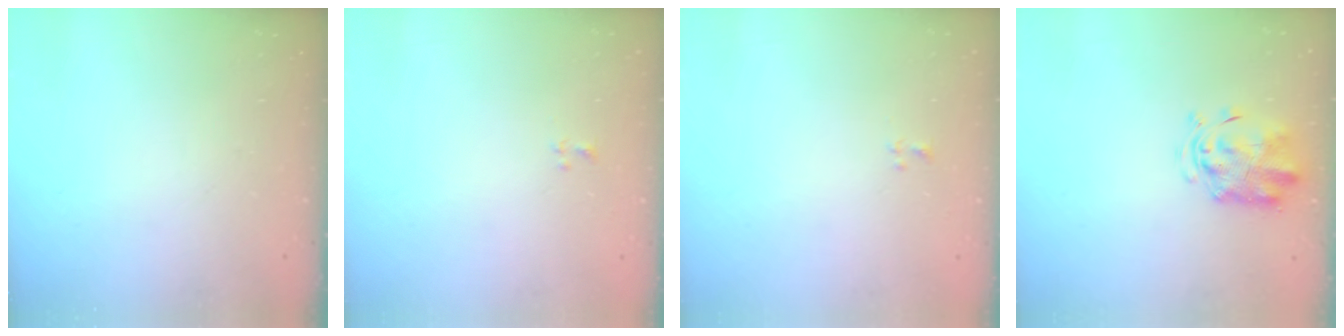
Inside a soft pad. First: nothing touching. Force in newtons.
{"total": 1.1, "press": 0.9, "slide": 0.6}
{"total": 1.1, "press": 0.9, "slide": 0.6}
{"total": 2.9, "press": 2.9, "slide": 0.6}